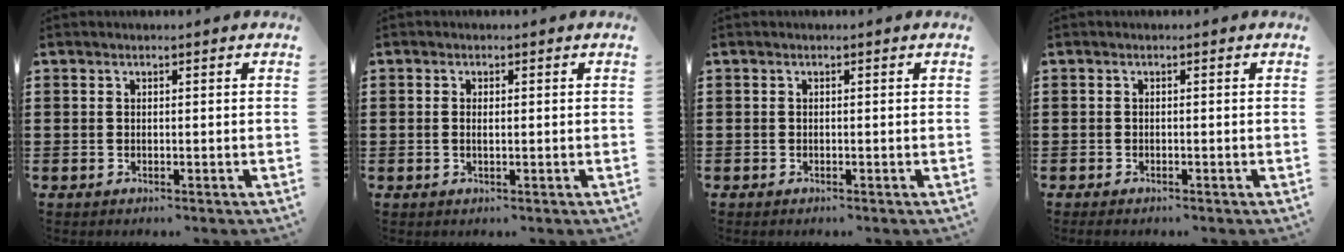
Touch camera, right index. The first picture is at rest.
{"total": 1.2, "force": [0.0, 0.3, 1.2], "torque": [-0.023, -0.001, 0.000]}
{"total": 0.0}
{"total": 0.6, "force": [-0.5, 0.2, 0.1], "torque": [-0.003, -0.003, -0.011]}